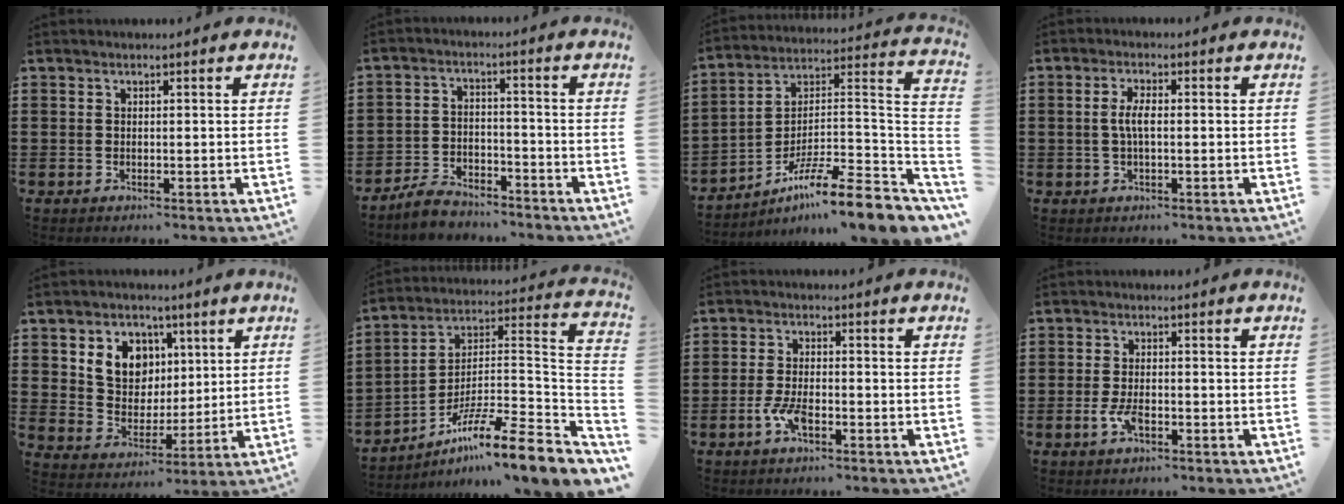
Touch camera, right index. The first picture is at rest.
{"total": 4.8, "force": [-4.5, 1.4, 0.9], "torque": [-0.024, 0.012, -0.090]}
{"total": 10.9, "force": [-8.1, 0.8, 7.3], "torque": [-0.118, -0.001, -0.159]}
{"total": 3.3, "force": [-0.2, 1.0, 3.1], "torque": [-0.064, 0.000, -0.008]}
{"total": 8.0, "force": [3.7, 6.7, 2.4], "torque": [-0.071, 0.002, 0.067]}
{"total": 11.0, "force": [-7.7, 0.5, 7.9], "torque": [-0.130, -0.007, -0.153]}
{"total": 4.3, "force": [-2.0, 1.5, 3.5], "torque": [-0.080, -0.004, -0.039]}
{"total": 3.7, "force": [-1.4, 1.4, 3.2], "torque": [-0.076, -0.008, -0.028]}